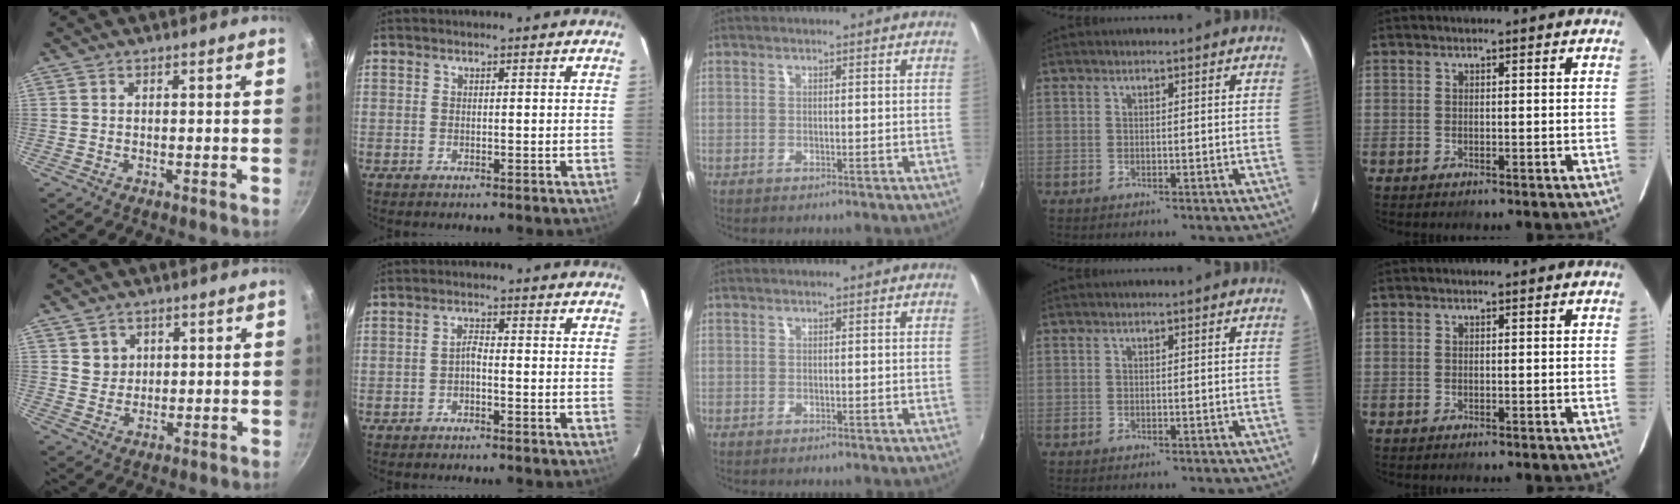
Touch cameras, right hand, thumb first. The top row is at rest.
{"thumb": {"total": 3.6, "force": [1.3, 3.3, 0.7], "torque": [0.009, 0.004, 0.027]}, "index": {"total": 1.4, "force": [-1.0, 0.2, 1.0], "torque": [-0.020, 0.006, -0.019]}}